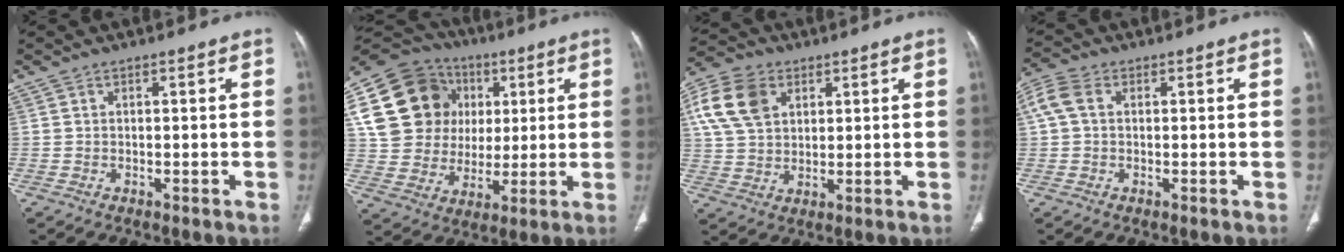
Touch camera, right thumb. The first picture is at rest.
{"total": 22.1, "force": [6.1, 18.5, 10.3], "torque": [-0.177, 0.035, 0.119]}
{"total": 12.2, "force": [4.5, 8.6, 7.5], "torque": [-0.137, 0.003, 0.085]}
{"total": 5.4, "force": [1.2, 3.6, 3.9], "torque": [-0.101, 0.022, 0.022]}